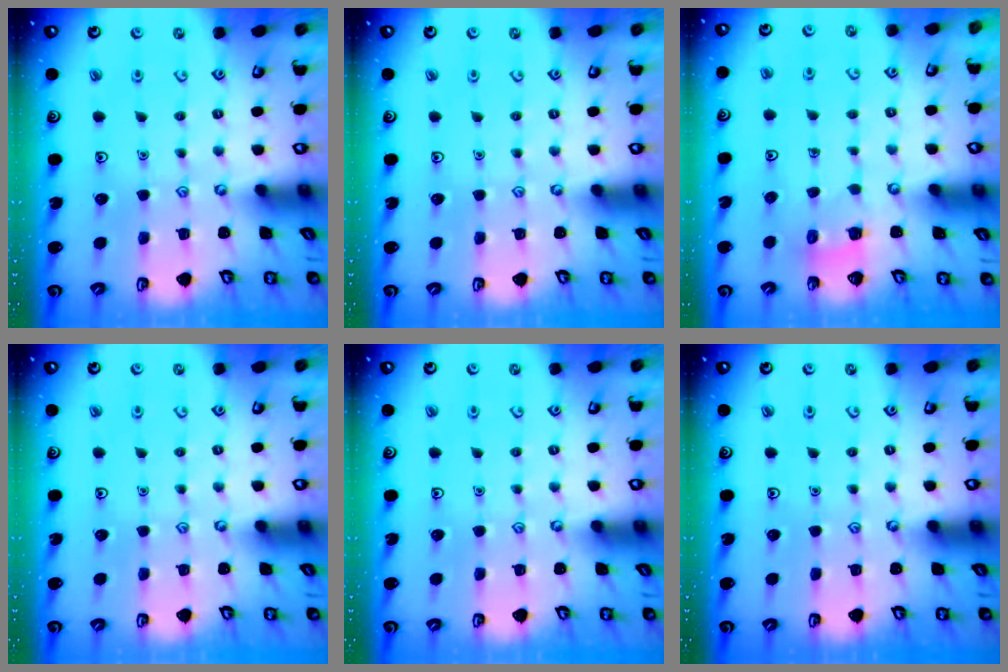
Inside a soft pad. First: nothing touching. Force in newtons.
{"total": 0.0}
{"total": 3.7, "press": 3.7, "slide": 0.2}
{"total": 0.0}
{"total": 0.0}
{"total": 0.0}